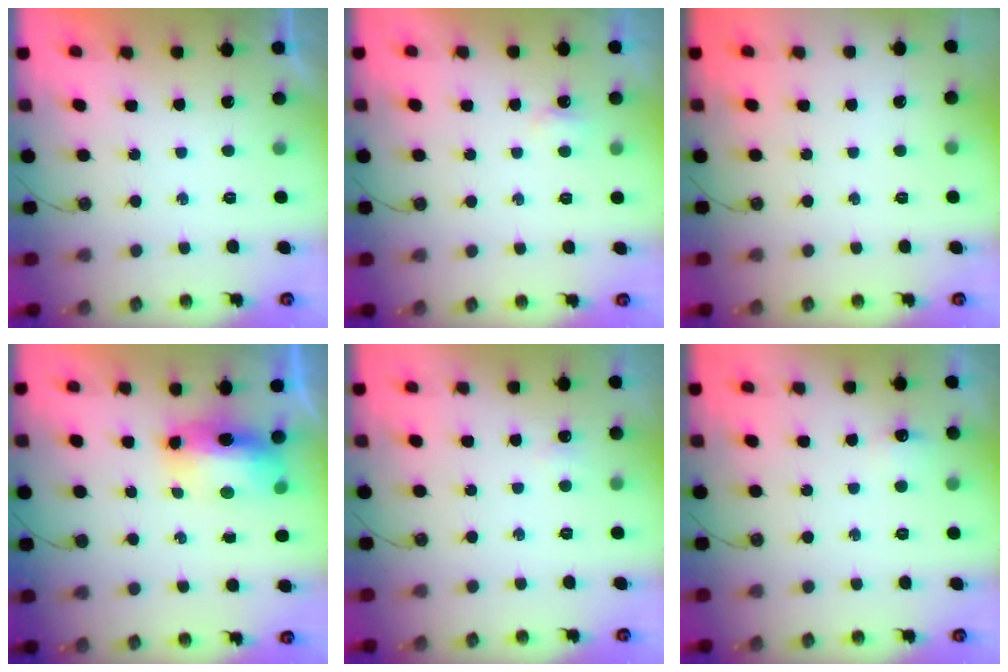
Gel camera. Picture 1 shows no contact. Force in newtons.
{"total": 2.7, "press": 2.6, "slide": 0.5}
{"total": 0.0}
{"total": 9.5, "press": 9.3, "slide": 2.0}
{"total": 2.7, "press": 2.7, "slide": 0.6}
{"total": 4.6, "press": 4.5, "slide": 0.7}